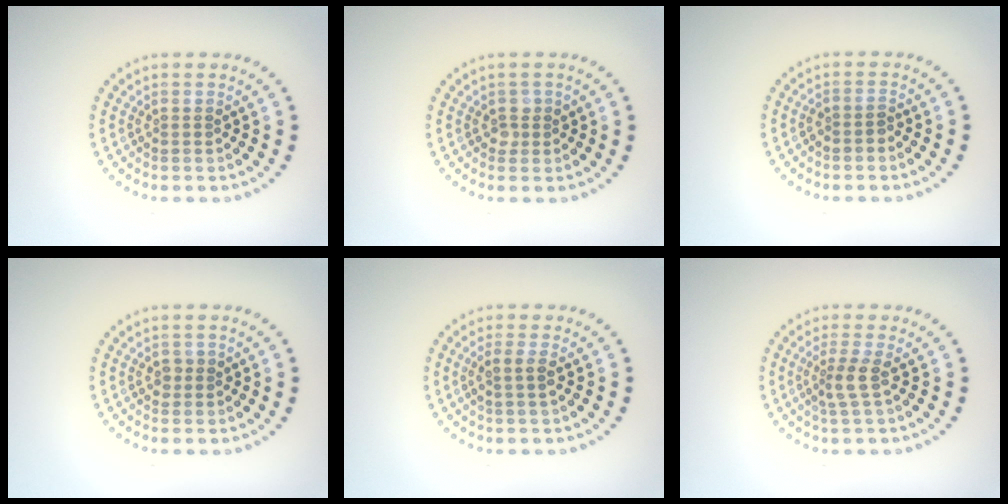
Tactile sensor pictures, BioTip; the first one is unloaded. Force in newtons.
{"total": 1.1, "press": 1.1, "slide": 0.4}
{"total": 1.1, "press": 1.0, "slide": 0.5}
{"total": 0.9, "press": 0.9, "slide": 0.2}
{"total": 1.6, "press": 1.4, "slide": 0.8}
{"total": 2.0, "press": 1.6, "slide": 1.3}